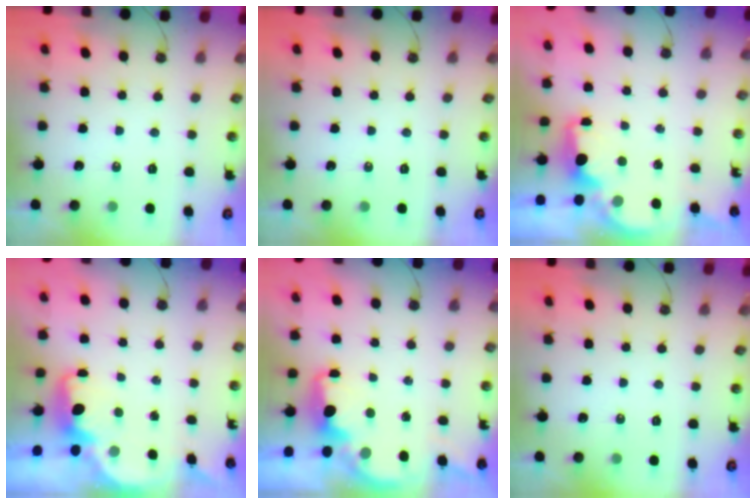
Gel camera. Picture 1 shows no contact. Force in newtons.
{"total": 0.0}
{"total": 2.2, "press": 2.1, "slide": 0.8}
{"total": 2.2, "press": 2.1, "slide": 0.7}
{"total": 2.4, "press": 2.2, "slide": 0.8}
{"total": 0.0}